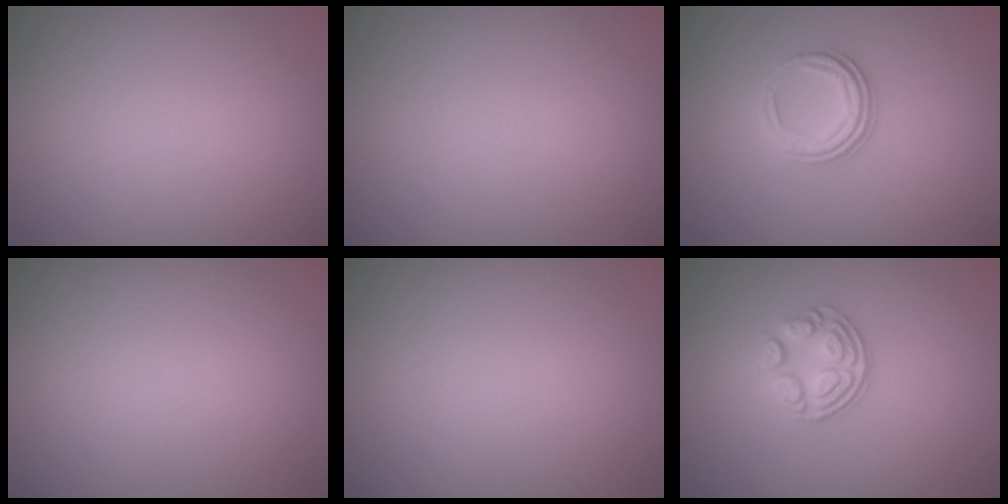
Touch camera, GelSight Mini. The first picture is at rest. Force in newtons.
{"total": 0.0}
{"total": 3.1, "press": 2.3, "slide": 2.0}
{"total": 0.0}
{"total": 0.0}
{"total": 3.5, "press": 2.5, "slide": 2.4}